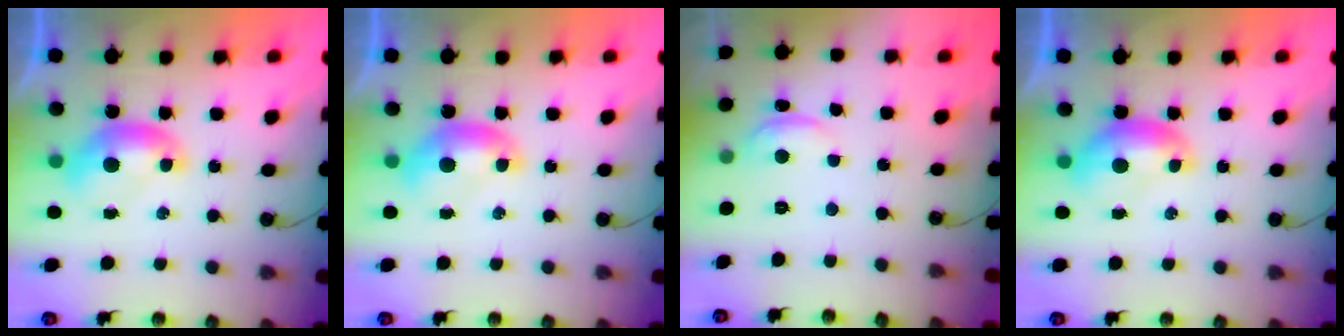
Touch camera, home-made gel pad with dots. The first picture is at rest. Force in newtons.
{"total": 0.0}
{"total": 0.6, "press": 0.1, "slide": 0.6}
{"total": 0.0}